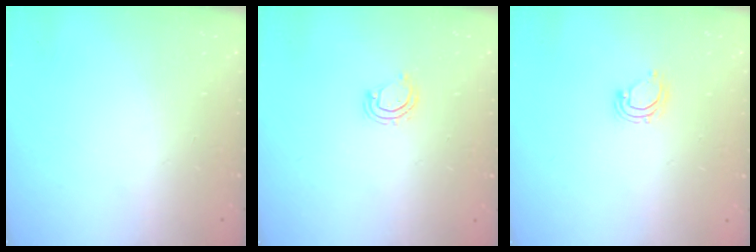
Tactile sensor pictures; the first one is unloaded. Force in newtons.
{"total": 5.0, "press": 5.0, "slide": 0.3}
{"total": 5.4, "press": 5.4, "slide": 0.3}